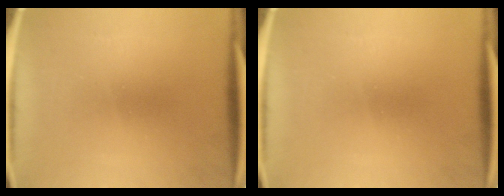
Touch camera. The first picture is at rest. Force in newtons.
{"total": 0.0}